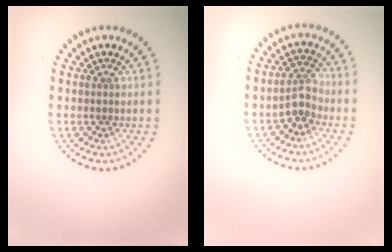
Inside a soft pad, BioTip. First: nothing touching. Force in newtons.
{"total": 2.5, "press": 2.3, "slide": 0.9}